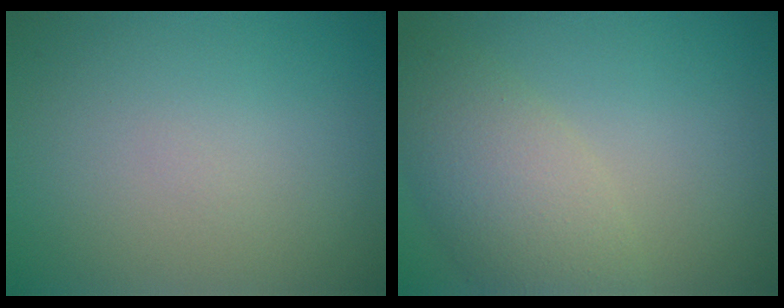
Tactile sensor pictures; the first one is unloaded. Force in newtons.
{"total": 5.2, "press": 5.2, "slide": 0.3}